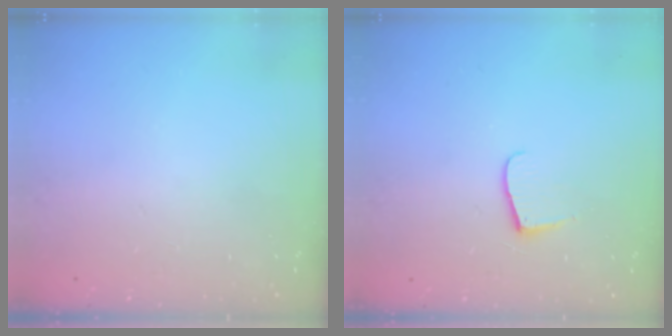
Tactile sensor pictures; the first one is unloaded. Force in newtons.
{"total": 6.9, "press": 6.9, "slide": 0.7}